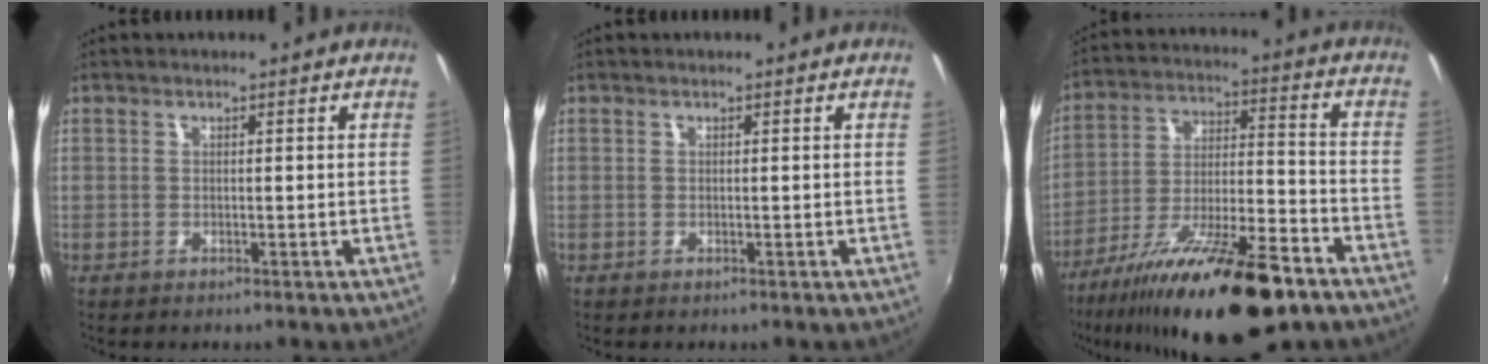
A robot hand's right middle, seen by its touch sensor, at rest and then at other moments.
{"total": 0.0}
{"total": 23.6, "force": [-16.0, 5.6, 16.4], "torque": [-0.291, -0.040, -0.256]}